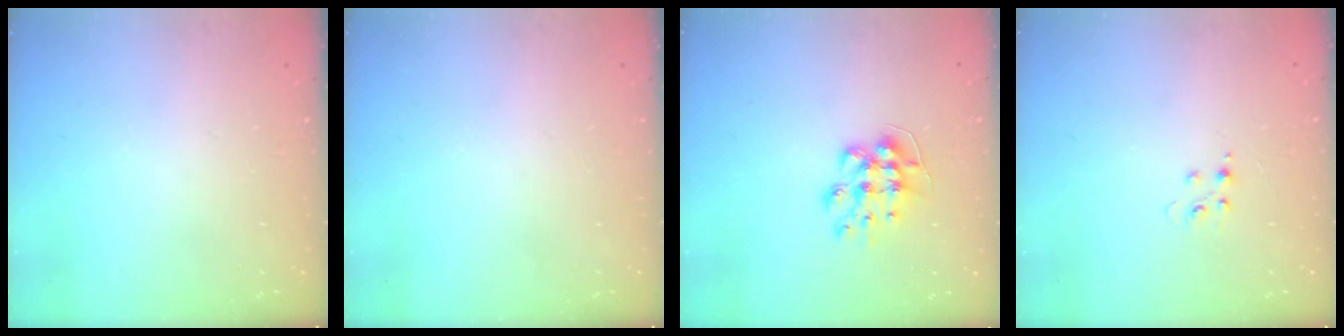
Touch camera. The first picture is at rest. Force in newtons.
{"total": 0.0}
{"total": 9.2, "press": 9.2, "slide": 0.2}
{"total": 3.7, "press": 3.7, "slide": 0.4}